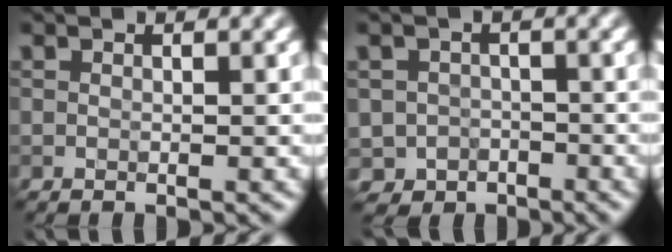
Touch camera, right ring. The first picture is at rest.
{"total": 2.8, "force": [-1.4, 2.4, 0.2], "torque": [0.006, -0.001, -0.026]}